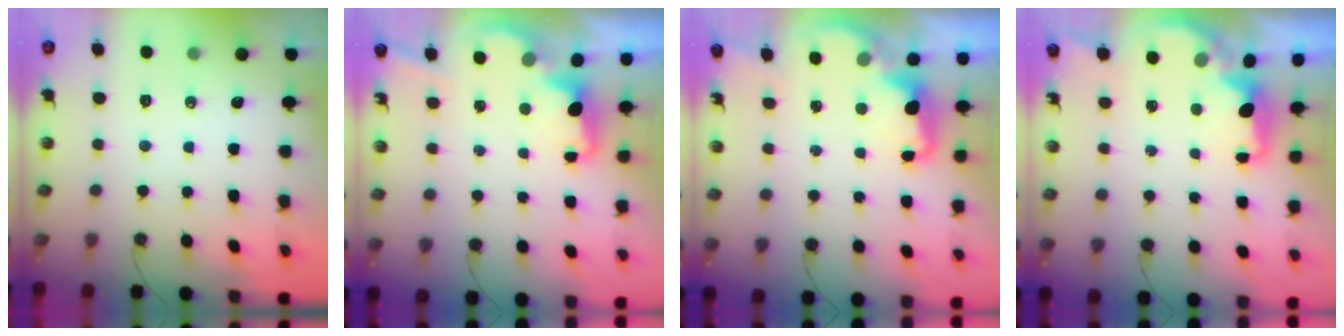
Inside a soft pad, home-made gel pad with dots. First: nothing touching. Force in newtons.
{"total": 3.5, "press": 3.4, "slide": 0.8}
{"total": 2.6, "press": 2.5, "slide": 0.7}
{"total": 2.1, "press": 2.0, "slide": 0.7}